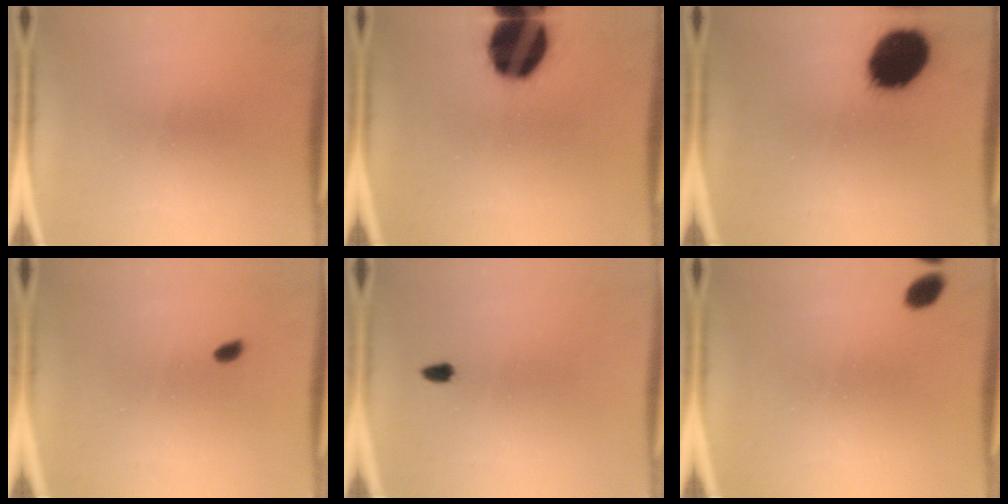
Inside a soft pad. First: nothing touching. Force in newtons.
{"total": 19.5}
{"total": 18.4}
{"total": 1.3}
{"total": 1.4}
{"total": 2.7}